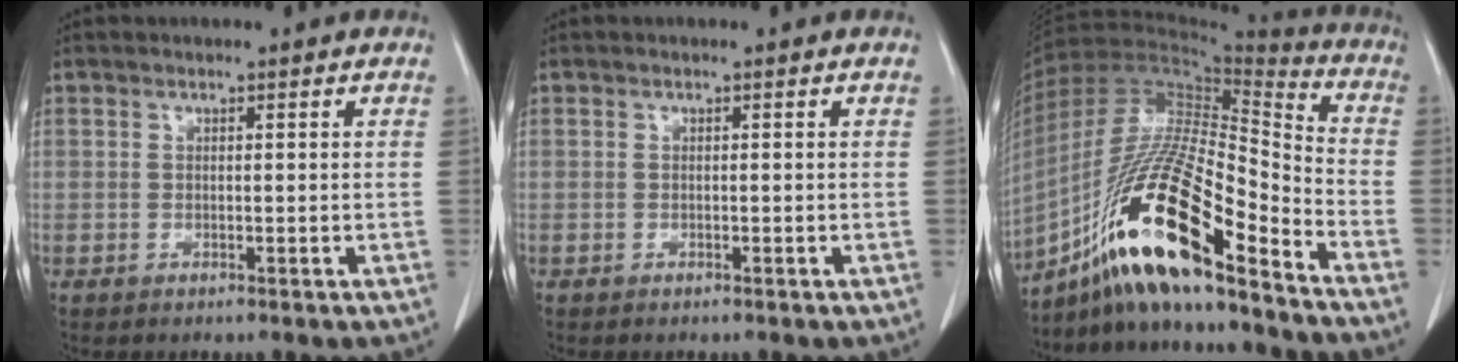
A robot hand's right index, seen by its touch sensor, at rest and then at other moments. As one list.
[{"total": 0.0}, {"total": 21.0, "force": [-13.1, 2.8, 16.2], "torque": [-0.331, -0.014, -0.237]}]